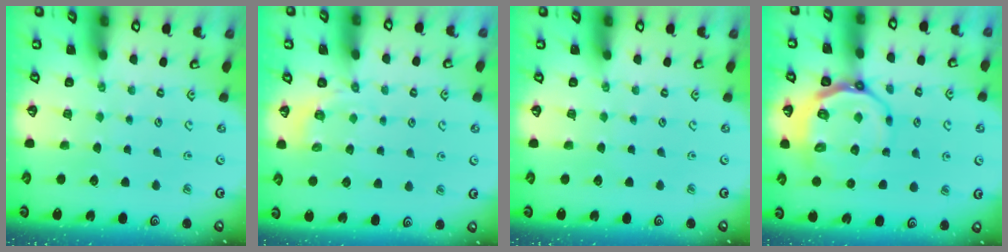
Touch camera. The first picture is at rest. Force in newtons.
{"total": 2.3, "press": 1.4, "slide": 1.8}
{"total": 0.0}
{"total": 11.7, "press": 11.2, "slide": 3.2}